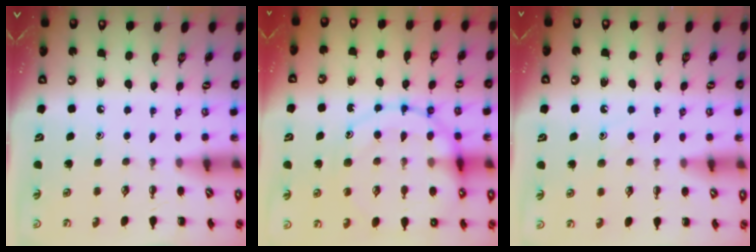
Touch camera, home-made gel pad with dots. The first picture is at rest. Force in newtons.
{"total": 18.4, "press": 18.2, "slide": 2.3}
{"total": 6.7, "press": 6.6, "slide": 1.0}